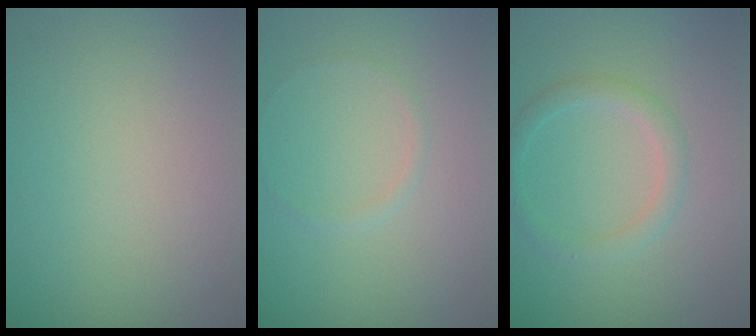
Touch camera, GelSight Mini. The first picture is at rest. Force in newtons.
{"total": 0.7, "press": 0.7, "slide": 0.1}
{"total": 2.0, "press": 2.0, "slide": 0.1}